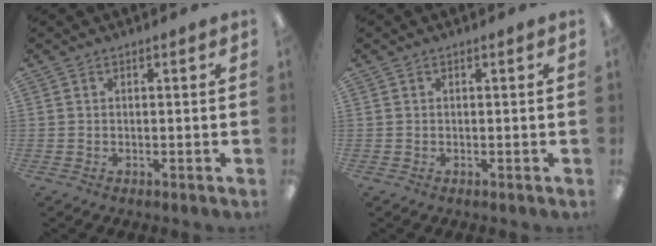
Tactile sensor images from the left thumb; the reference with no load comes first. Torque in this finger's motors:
{"motor_torque": [-0.06, 0.07, 0.01, -0.04, 0.00]}